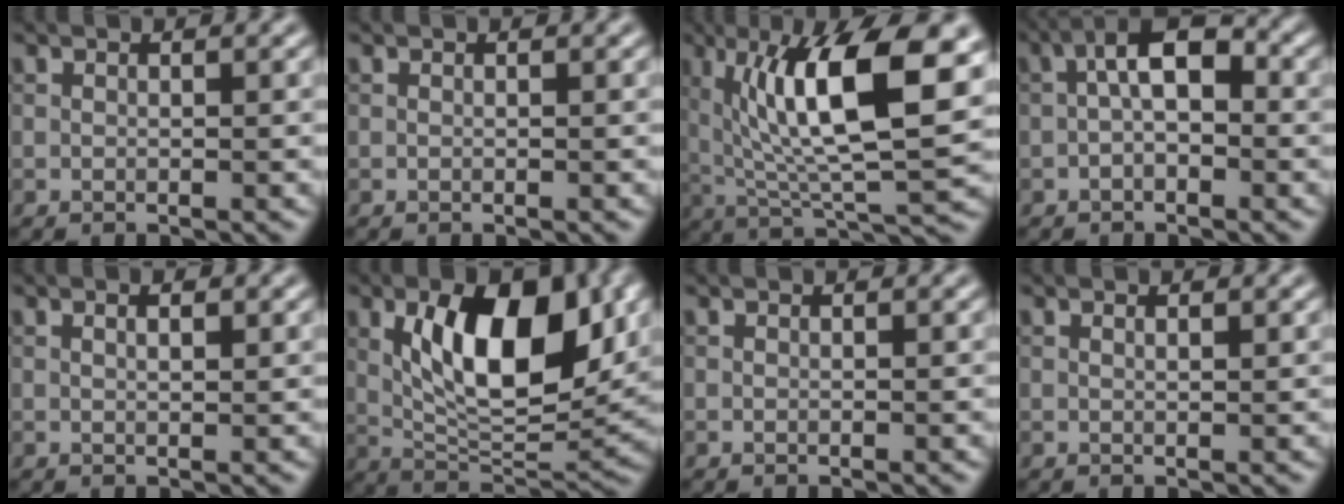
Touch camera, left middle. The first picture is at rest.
{"total": 0.0}
{"total": 12.3, "force": [3.5, 3.2, 11.3], "torque": [-0.182, 0.003, 0.063]}
{"total": 4.2, "force": [-0.2, 1.9, 3.7], "torque": [-0.060, 0.017, -0.013]}
{"total": 1.3, "force": [0.6, 0.4, 1.1], "torque": [-0.010, -0.011, 0.011]}
{"total": 10.3, "force": [2.2, 4.5, 8.9], "torque": [-0.140, -0.004, 0.040]}
{"total": 0.0}
{"total": 0.6, "force": [0.4, 0.1, 0.4], "torque": [-0.008, -0.002, 0.005]}